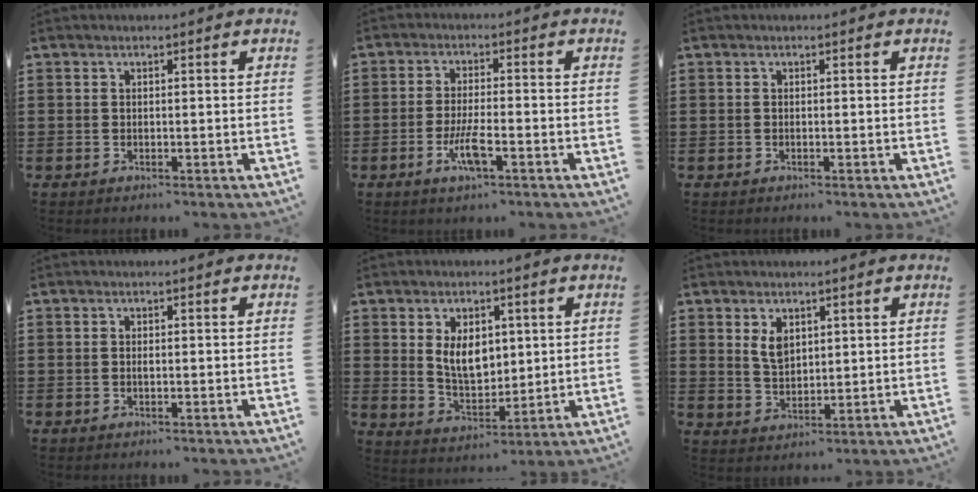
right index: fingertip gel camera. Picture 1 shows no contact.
{"total": 5.1, "force": [-2.3, 0.8, 4.4], "torque": [-0.093, -0.012, -0.043]}
{"total": 0.0}
{"total": 0.5, "force": [0.0, 0.2, 0.5], "torque": [-0.012, -0.002, 0.001]}
{"total": 6.4, "force": [1.7, 4.1, 4.5], "torque": [-0.084, 0.007, 0.028]}
{"total": 3.5, "force": [1.8, 2.1, 2.0], "torque": [-0.038, 0.004, 0.032]}